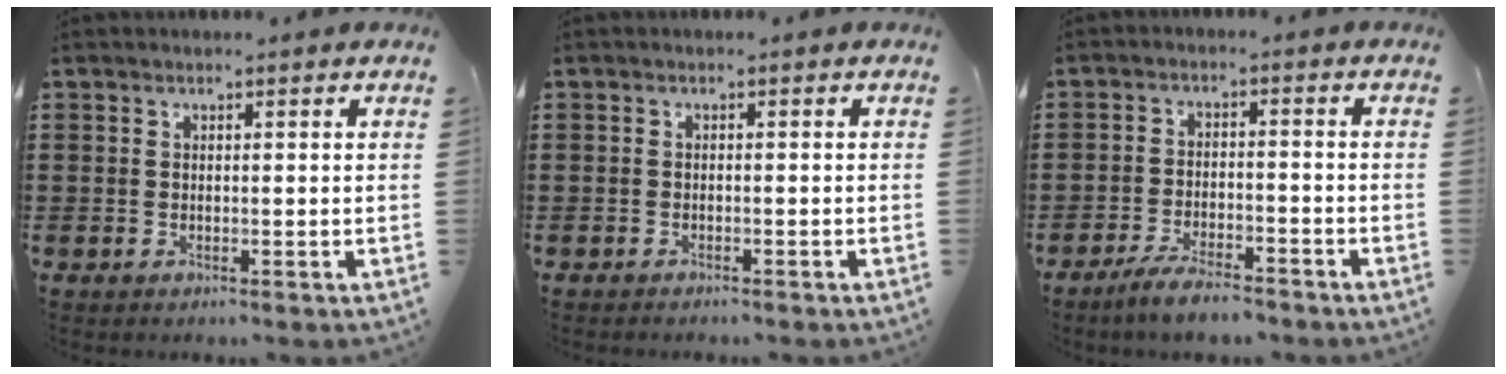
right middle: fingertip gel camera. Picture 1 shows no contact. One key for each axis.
{"total": 0.8, "fx": -0.8, "fy": 0.1, "fz": 0.0, "tx": -0.001, "ty": 0.002, "tz": -0.017}
{"total": 4.7, "fx": -4.2, "fy": 0.6, "fz": 2.0, "tx": -0.046, "ty": -0.002, "tz": -0.084}